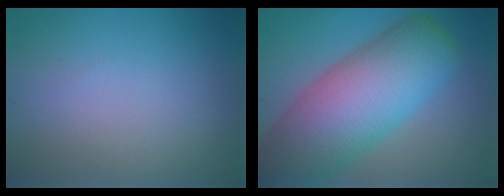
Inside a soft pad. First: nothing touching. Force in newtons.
{"total": 11.9, "press": 11.9, "slide": 0.5}